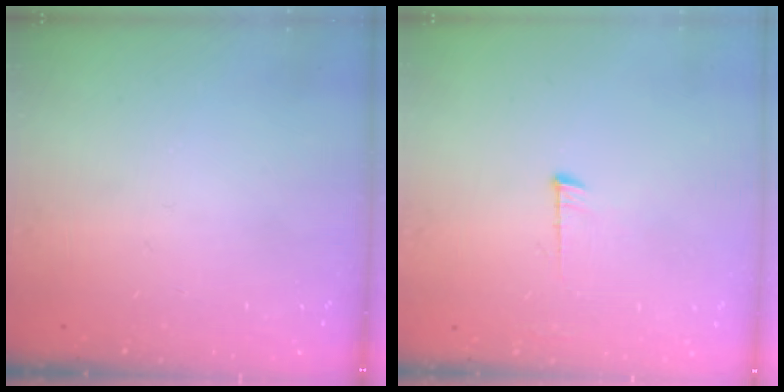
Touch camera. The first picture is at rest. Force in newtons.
{"total": 6.1, "press": 6.1, "slide": 0.6}